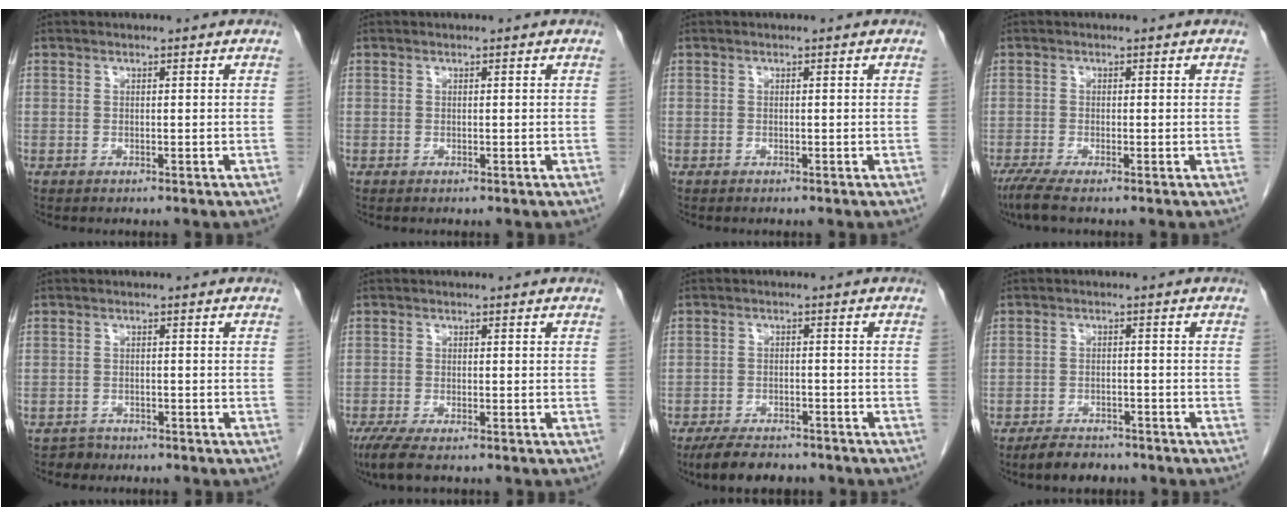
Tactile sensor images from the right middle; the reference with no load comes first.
{"total": 0.0}
{"total": 0.0}
{"total": 3.0, "force": [-2.2, 0.0, 2.1], "torque": [-0.047, -0.010, -0.046]}
{"total": 1.6, "force": [-1.3, 0.8, -0.5], "torque": [0.006, 0.002, -0.023]}
{"total": 4.7, "force": [-3.4, 0.8, 3.1], "torque": [-0.059, -0.014, -0.055]}
{"total": 7.7, "force": [-6.4, 2.8, 3.2], "torque": [-0.051, -0.008, -0.098]}
{"total": 4.6, "force": [-3.9, 2.0, 1.6], "torque": [-0.030, -0.001, -0.060]}